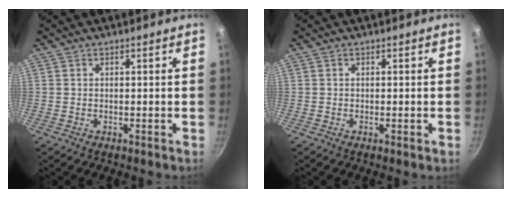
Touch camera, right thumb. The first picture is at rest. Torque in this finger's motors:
{"motor_torque": [-0.23, 0.07, -0.45, 0.08, -0.04]}